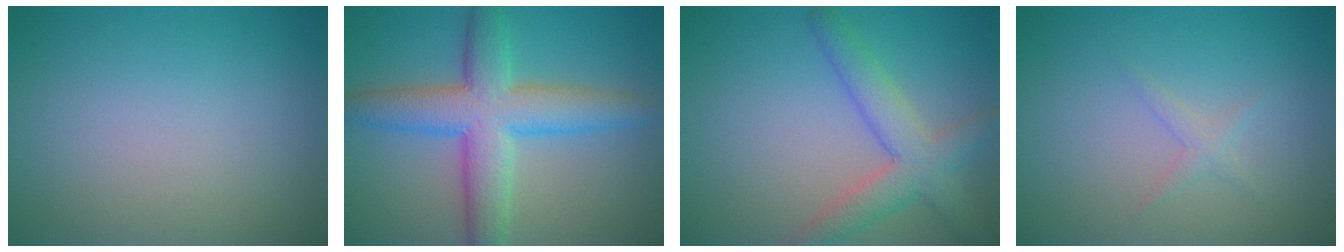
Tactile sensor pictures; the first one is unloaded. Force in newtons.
{"total": 7.4, "press": 7.4, "slide": 0.1}
{"total": 4.6, "press": 4.6, "slide": 0.2}
{"total": 1.1, "press": 1.1, "slide": 0.1}